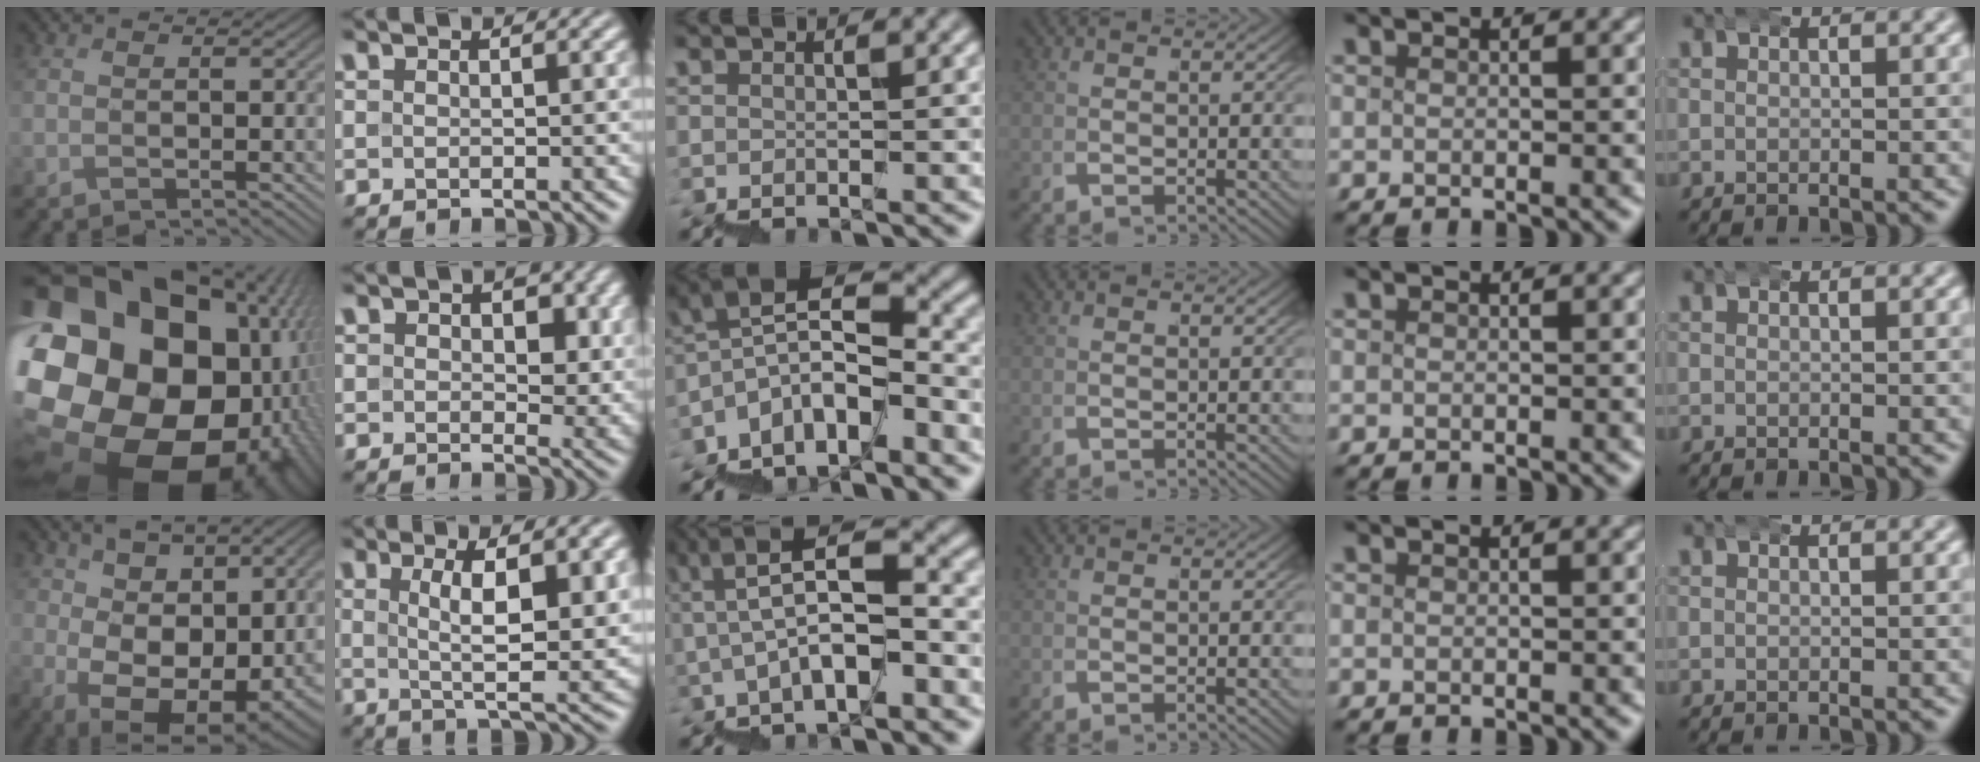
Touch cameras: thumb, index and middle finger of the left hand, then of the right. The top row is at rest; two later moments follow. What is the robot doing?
{"motion": "wrap", "object": "bubble wrap"}